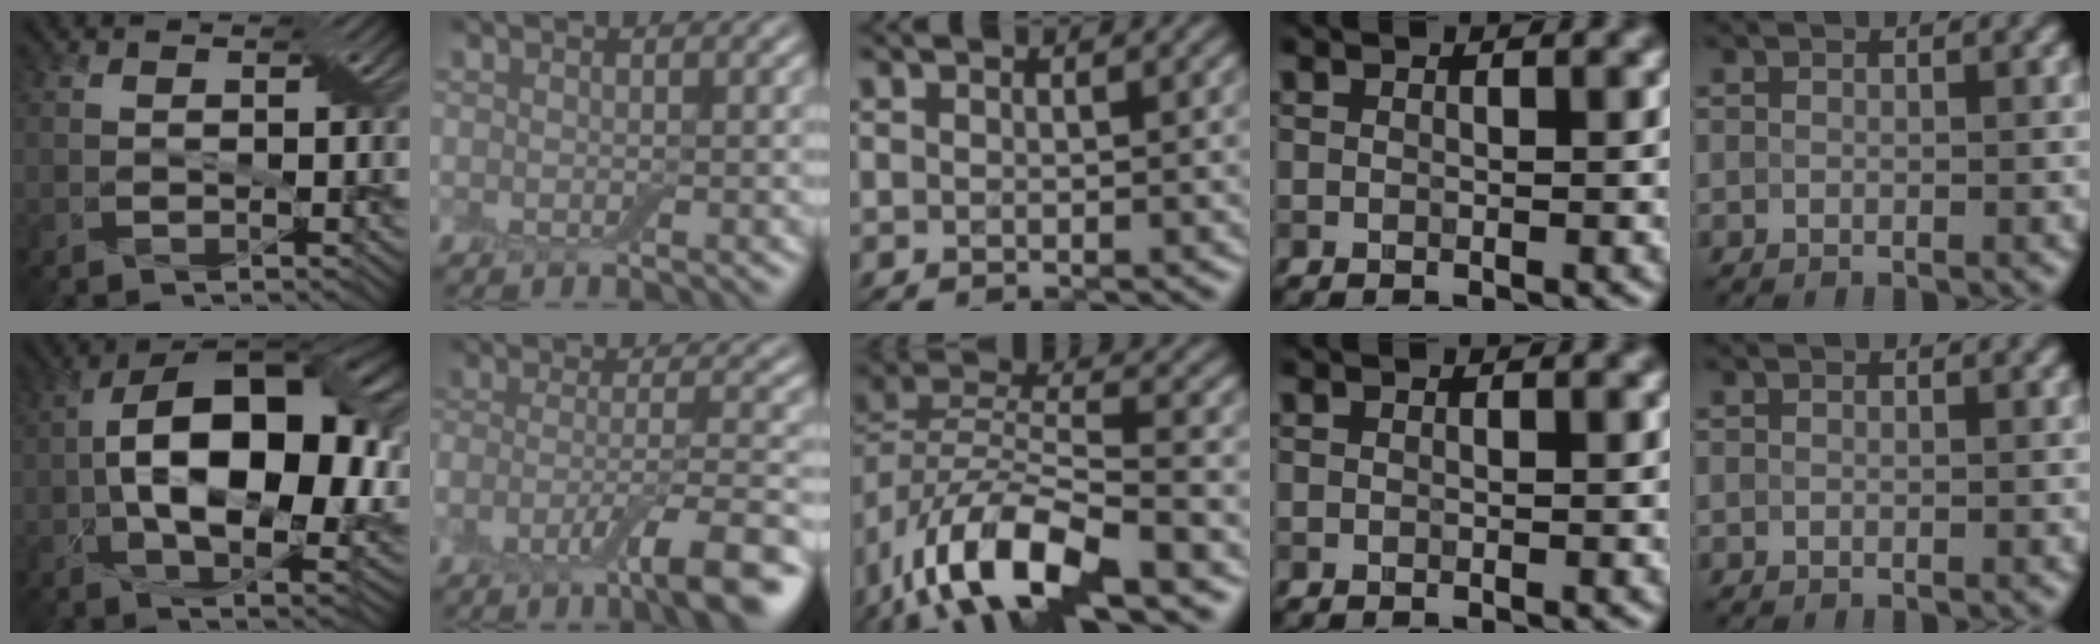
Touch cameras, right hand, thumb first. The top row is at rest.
{"thumb": {"total": 17.4, "force": [0.8, 9.6, 14.6], "torque": [-0.230, 0.006, 0.014]}, "index": {"total": 7.6, "force": [-4.0, 1.5, 6.3], "torque": [-0.097, 0.000, -0.075]}, "middle": {"total": 10.5, "force": [-5.9, 4.5, 7.5], "torque": [-0.155, 0.002, -0.114]}}